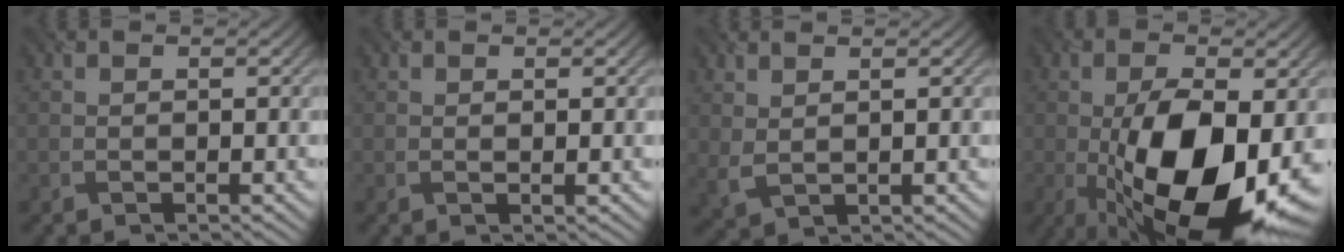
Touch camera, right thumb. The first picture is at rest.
{"total": 0.8, "force": [0.2, 0.1, 0.7], "torque": [-0.014, 0.000, 0.004]}
{"total": 2.3, "force": [1.2, 1.2, 1.5], "torque": [-0.047, -0.002, 0.030]}
{"total": 17.1, "force": [-3.8, 7.9, 14.7], "torque": [-0.250, -0.021, -0.057]}